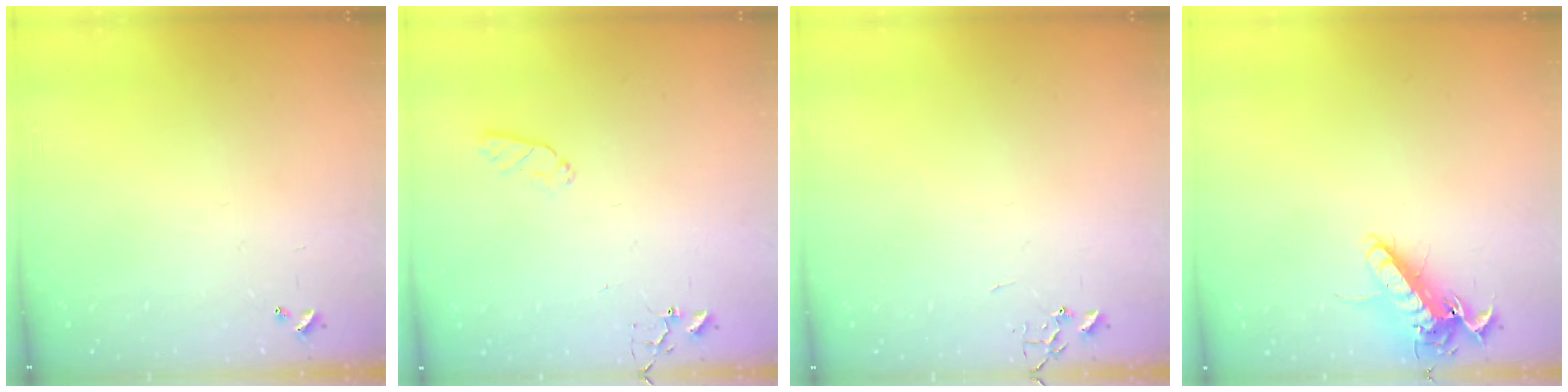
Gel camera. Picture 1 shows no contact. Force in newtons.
{"total": 5.0, "press": 4.9, "slide": 0.7}
{"total": 0.0}
{"total": 13.5, "press": 13.5, "slide": 1.2}